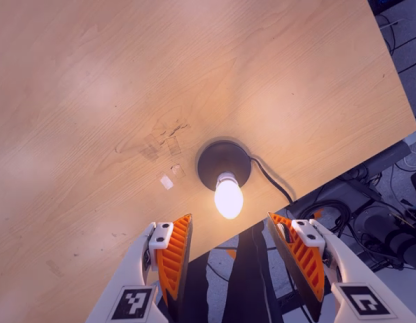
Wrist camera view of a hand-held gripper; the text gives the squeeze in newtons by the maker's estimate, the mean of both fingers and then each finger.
{"total": 0.0}